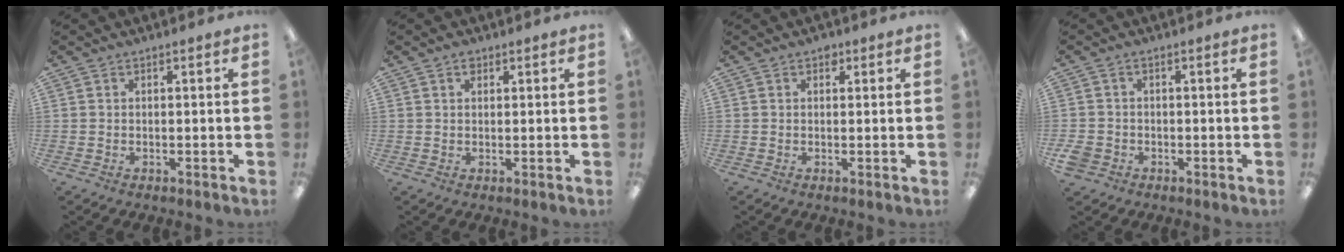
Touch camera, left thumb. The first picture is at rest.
{"total": 1.3, "force": [0.9, 0.8, 0.6], "torque": [-0.005, -0.001, 0.015]}
{"total": 1.4, "force": [0.8, 1.0, 0.7], "torque": [0.002, -0.003, 0.011]}
{"total": 3.0, "force": [-1.5, 2.3, 1.1], "torque": [-0.022, 0.006, -0.029]}